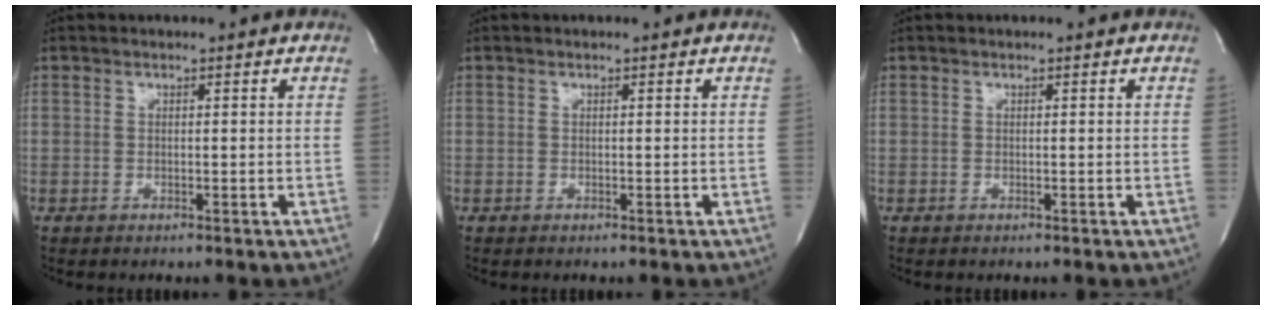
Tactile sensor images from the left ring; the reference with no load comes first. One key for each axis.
{"total": 0.0}
{"total": 0.0}